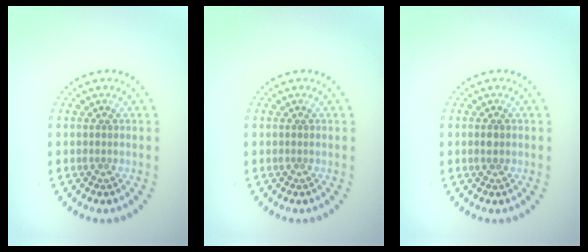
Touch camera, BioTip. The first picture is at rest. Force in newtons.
{"total": 0.0}
{"total": 1.1, "press": 1.1, "slide": 0.1}